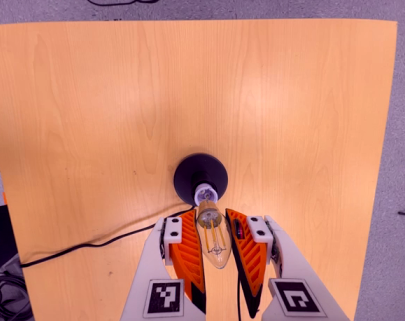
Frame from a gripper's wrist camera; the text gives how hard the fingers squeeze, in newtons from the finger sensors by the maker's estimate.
{"total": 19.8, "left": 21.3, "right": 18.4}